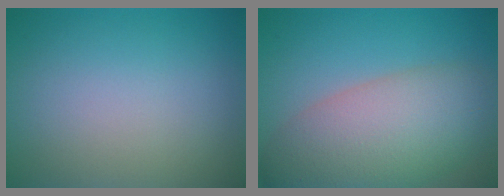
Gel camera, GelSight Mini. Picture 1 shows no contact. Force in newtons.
{"total": 9.4, "press": 9.3, "slide": 0.8}